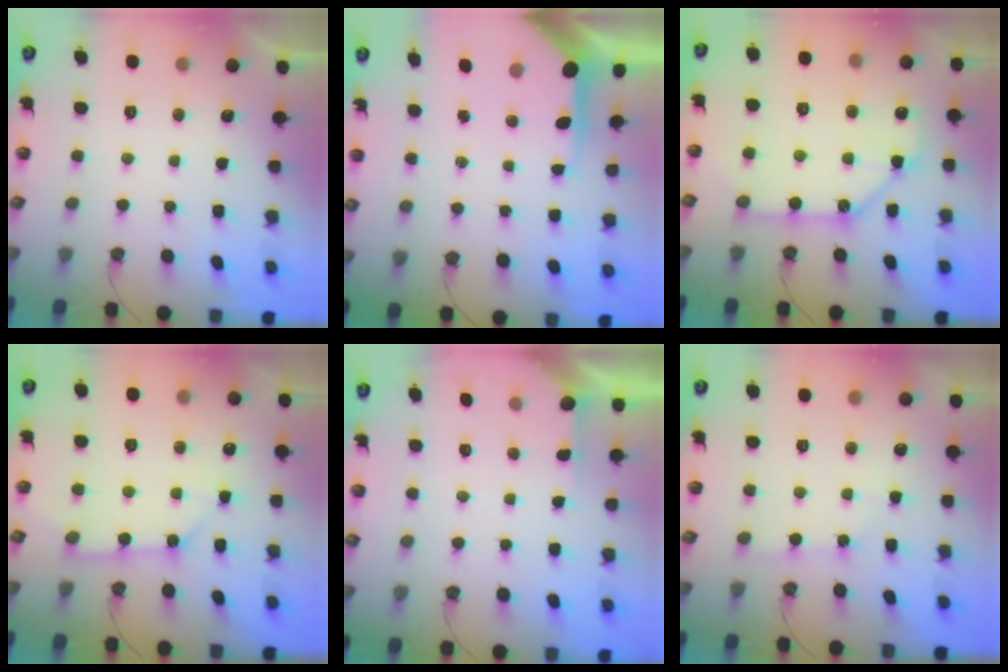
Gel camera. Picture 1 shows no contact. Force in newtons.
{"total": 8.3, "press": 8.2, "slide": 1.0}
{"total": 11.2, "press": 11.2, "slide": 1.2}
{"total": 4.4, "press": 4.4, "slide": 0.4}
{"total": 1.5, "press": 1.5, "slide": 0.2}
{"total": 3.7, "press": 3.6, "slide": 0.6}